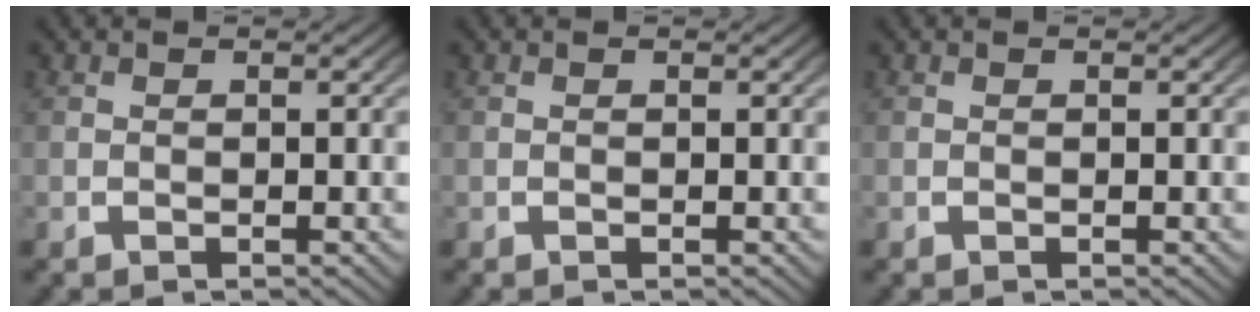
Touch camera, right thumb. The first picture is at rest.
{"total": 0.0}
{"total": 0.0}